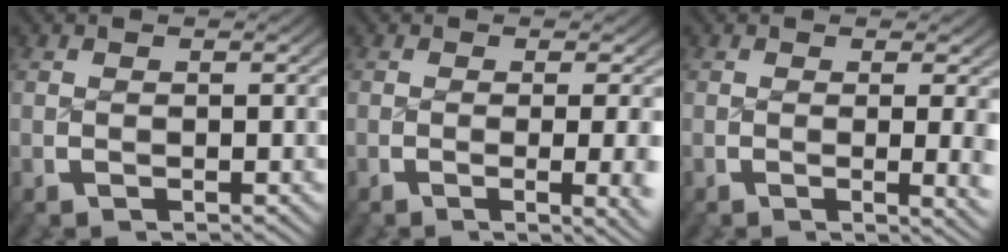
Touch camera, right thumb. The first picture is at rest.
{"total": 4.0, "force": [-0.9, 1.0, 3.8], "torque": [-0.054, -0.007, -0.011]}
{"total": 3.1, "force": [-0.1, 0.8, 2.9], "torque": [-0.038, -0.008, -0.002]}